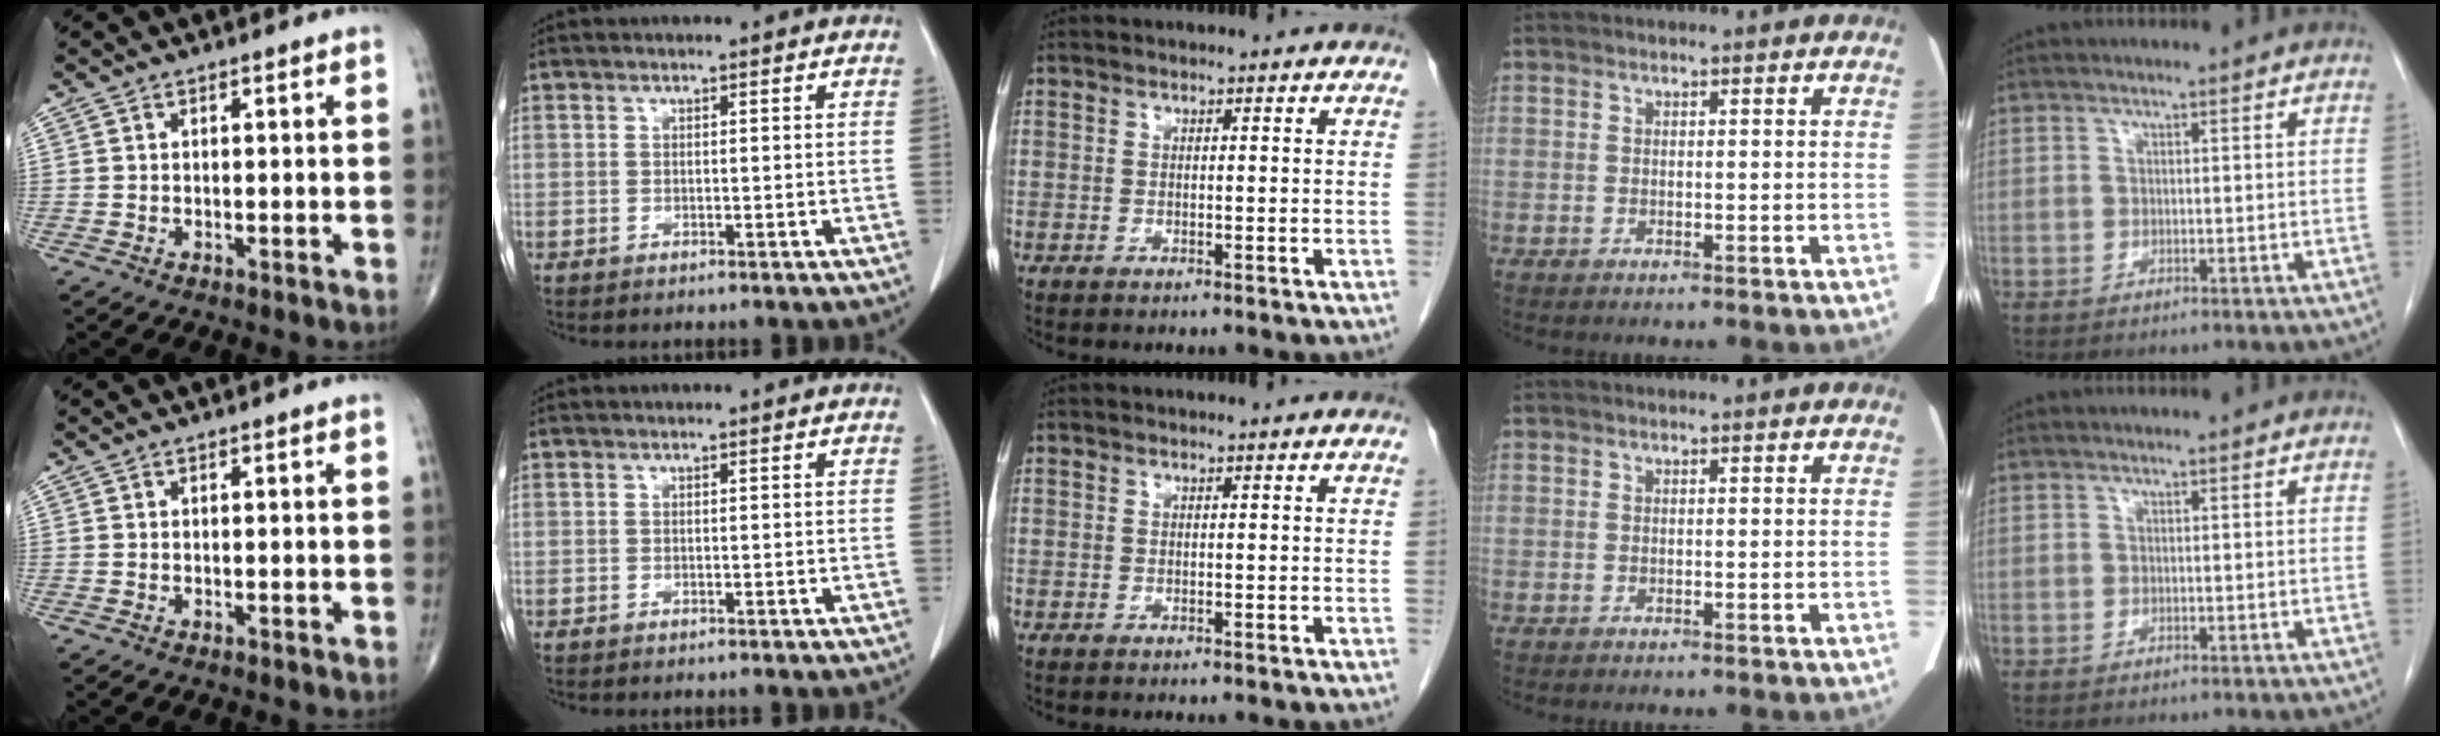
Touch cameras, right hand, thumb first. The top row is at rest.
{}